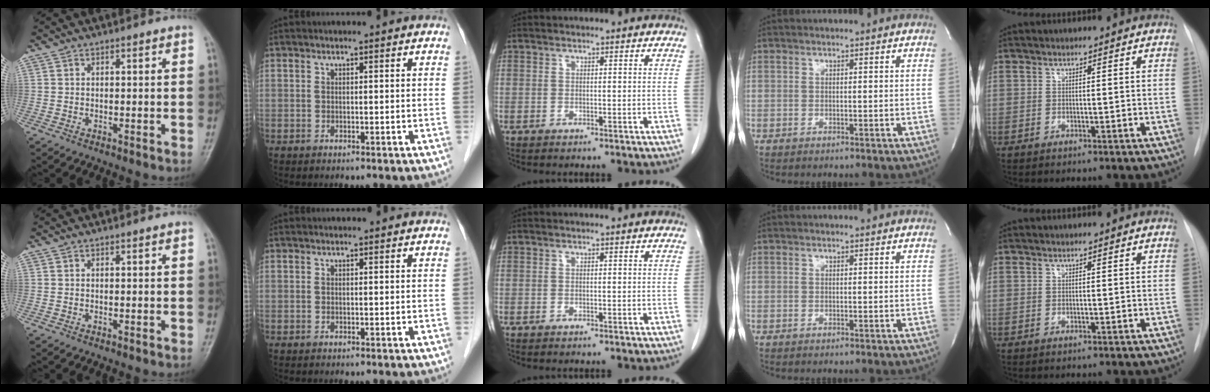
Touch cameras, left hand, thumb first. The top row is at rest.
{}